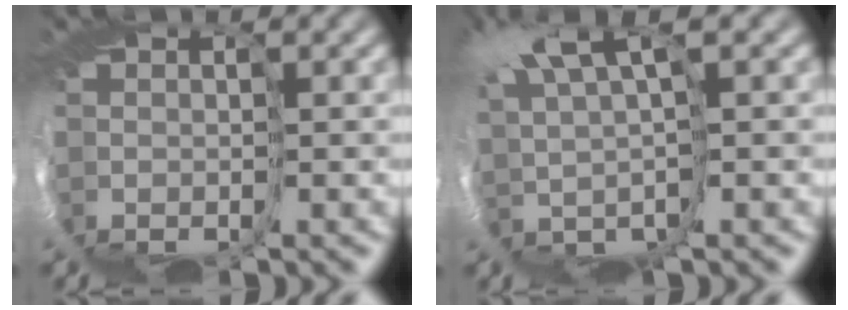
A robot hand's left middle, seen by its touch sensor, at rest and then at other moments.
{"total": 5.4, "force": [3.5, 1.0, 4.0], "torque": [-0.108, 0.010, 0.053]}